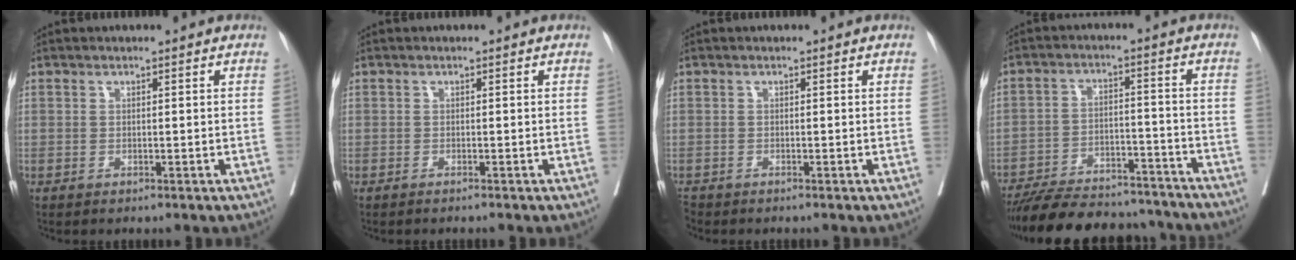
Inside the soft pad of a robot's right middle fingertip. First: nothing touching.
{"total": 1.8, "force": [-1.5, -0.1, 0.8], "torque": [-0.011, -0.002, -0.020]}
{"total": 0.9, "force": [-0.8, 0.1, 0.0], "torque": [-0.003, -0.004, -0.018]}
{"total": 19.7, "force": [-17.9, 5.0, 6.5], "torque": [-0.125, 0.000, -0.260]}